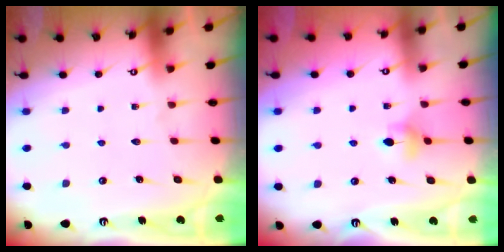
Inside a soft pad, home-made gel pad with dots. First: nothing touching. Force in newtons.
{"total": 5.0, "press": 4.9, "slide": 0.9}